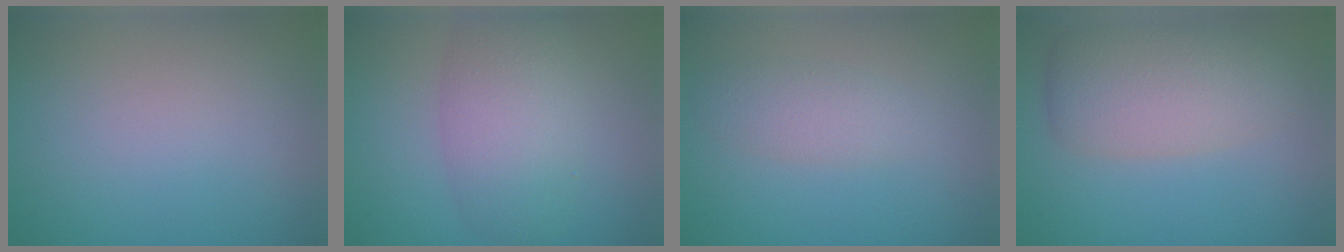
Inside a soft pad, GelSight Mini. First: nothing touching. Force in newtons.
{"total": 5.5, "press": 5.5, "slide": 0.1}
{"total": 2.2, "press": 2.2, "slide": 0.1}
{"total": 5.6, "press": 5.6, "slide": 0.3}